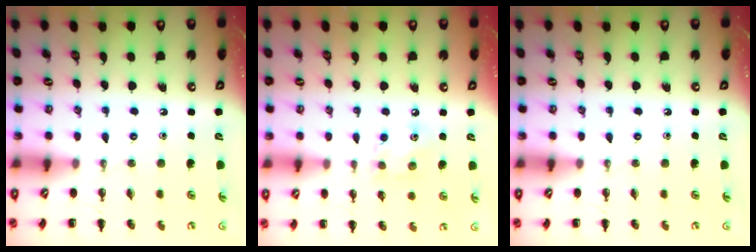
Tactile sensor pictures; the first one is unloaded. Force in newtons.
{"total": 6.5, "press": 6.3, "slide": 1.4}
{"total": 0.0}